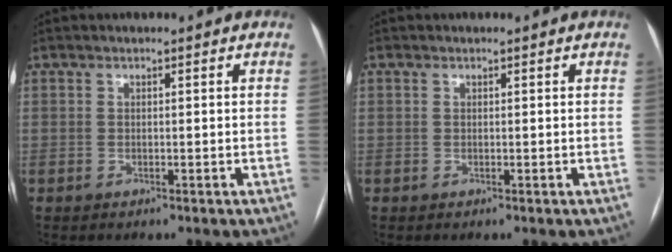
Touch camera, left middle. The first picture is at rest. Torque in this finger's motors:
{"motor_torque": [0.87, -0.52, 0.22, -0.02]}